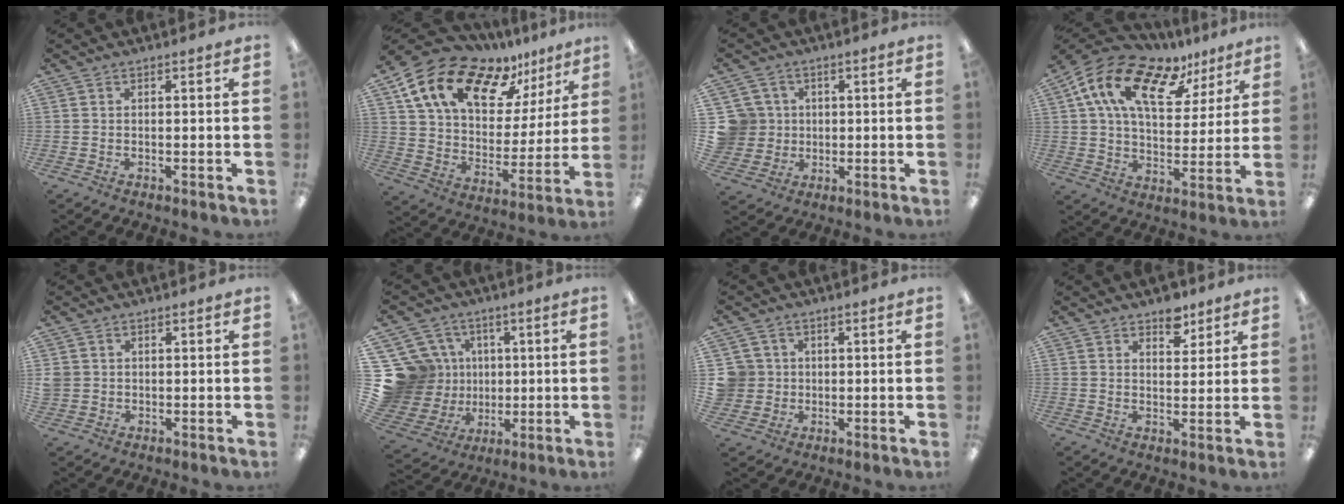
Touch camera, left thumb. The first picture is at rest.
{"total": 17.6, "force": [12.6, 8.6, 8.9], "torque": [-0.171, -0.080, 0.227]}
{"total": 8.5, "force": [1.6, 8.3, 1.0], "torque": [-0.049, 0.007, 0.040]}
{"total": 18.1, "force": [10.0, 9.7, 11.6], "torque": [-0.223, -0.037, 0.178]}
{"total": 2.4, "force": [0.6, 2.3, 0.2], "torque": [-0.008, 0.003, 0.010]}
{"total": 20.8, "force": [2.8, 19.3, 7.1], "torque": [-0.191, -0.018, 0.098]}
{"total": 6.3, "force": [0.9, 6.2, 0.8], "torque": [-0.034, 0.010, 0.022]}
{"total": 5.6, "force": [4.2, 3.1, 2.0], "torque": [-0.011, -0.022, 0.071]}